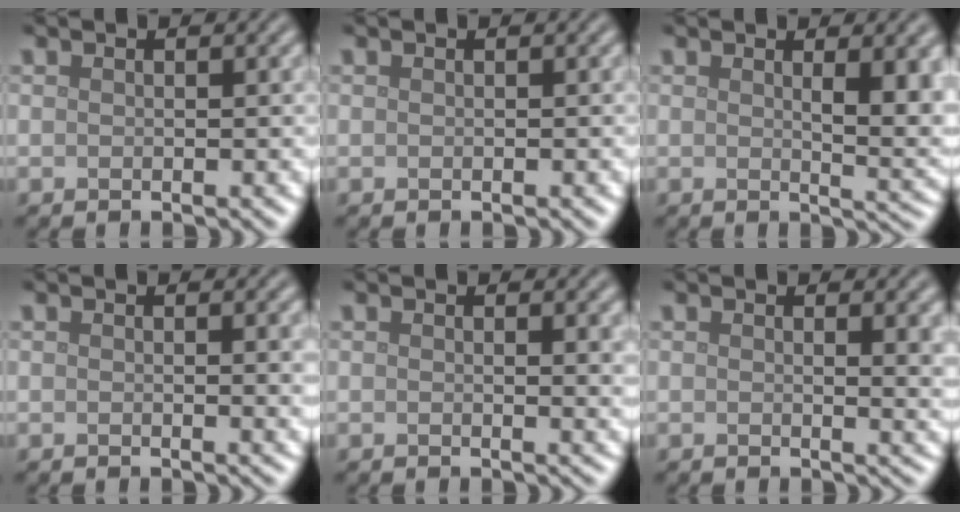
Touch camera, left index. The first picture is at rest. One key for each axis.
{"total": 0.0}
{"total": 4.9, "fx": 1.2, "fy": 1.4, "fz": 4.5, "tx": -0.055, "ty": -0.005, "tz": 0.023}
{"total": 2.2, "fx": 0.4, "fy": 0.6, "fz": 2.0, "tx": -0.018, "ty": 0.000, "tz": 0.003}
{"total": 1.9, "fx": 0.7, "fy": 0.6, "fz": 1.7, "tx": -0.011, "ty": 0.000, "tz": 0.008}
{"total": 3.0, "fx": 1.0, "fy": 1.0, "fz": 2.6, "tx": -0.023, "ty": -0.002, "tz": 0.014}